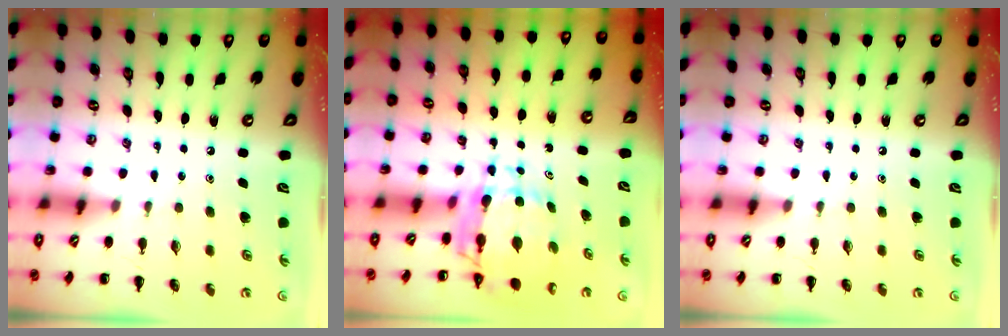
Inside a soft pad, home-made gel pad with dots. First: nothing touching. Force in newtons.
{"total": 8.8, "press": 8.3, "slide": 3.0}
{"total": 0.0}